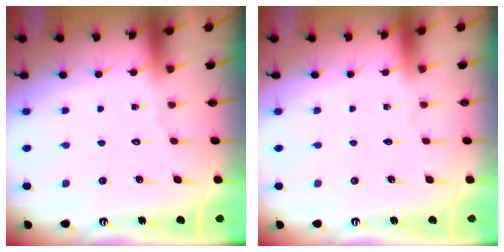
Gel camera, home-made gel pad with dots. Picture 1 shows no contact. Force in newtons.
{"total": 0.0}